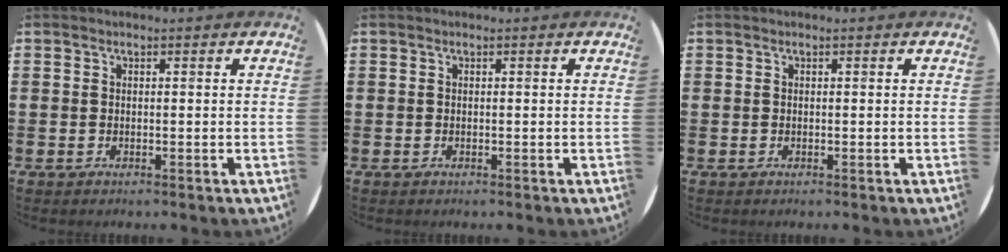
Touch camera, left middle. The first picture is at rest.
{"total": 0.0}
{"total": 0.0}